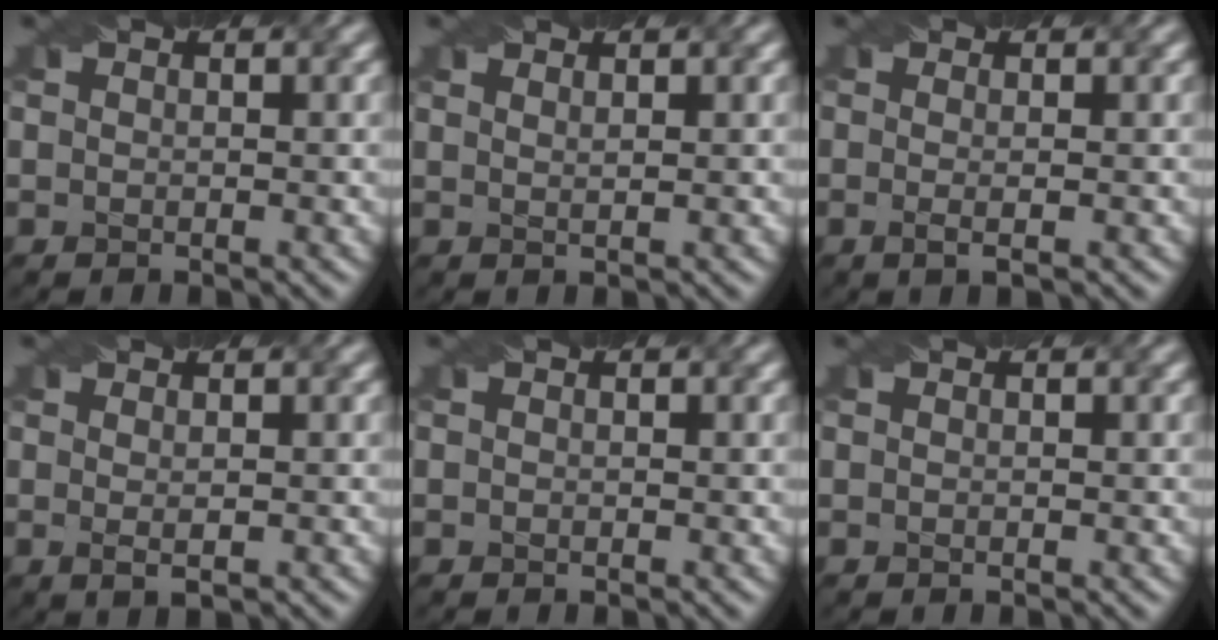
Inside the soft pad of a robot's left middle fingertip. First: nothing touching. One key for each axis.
{"total": 1.5, "fx": 1.3, "fy": 0.3, "fz": 0.8, "tx": -0.001, "ty": 0.006, "tz": 0.008}
{"total": 1.6, "fx": -0.3, "fy": 0.1, "fz": 1.5, "tx": -0.020, "ty": 0.003, "tz": -0.014}
{"total": 1.3, "fx": 0.1, "fy": 0.1, "fz": 1.3, "tx": -0.023, "ty": -0.003, "tz": 0.002}
{"total": 0.0}
{"total": 0.0}